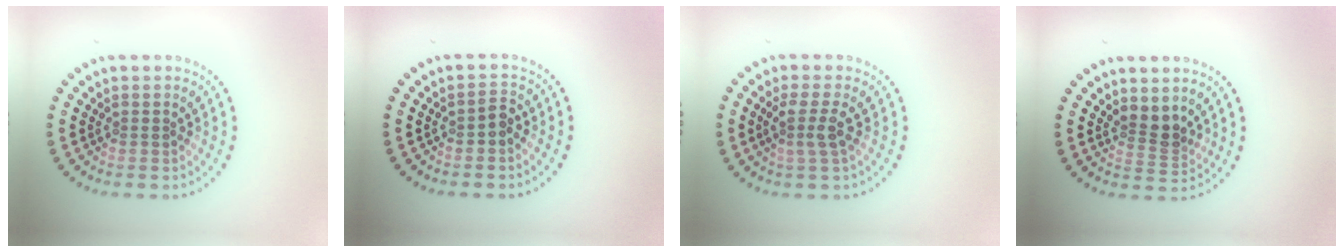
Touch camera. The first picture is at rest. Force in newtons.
{"total": 1.0, "press": 0.9, "slide": 0.5}
{"total": 2.2, "press": 1.9, "slide": 1.2}
{"total": 2.4, "press": 1.8, "slide": 1.6}